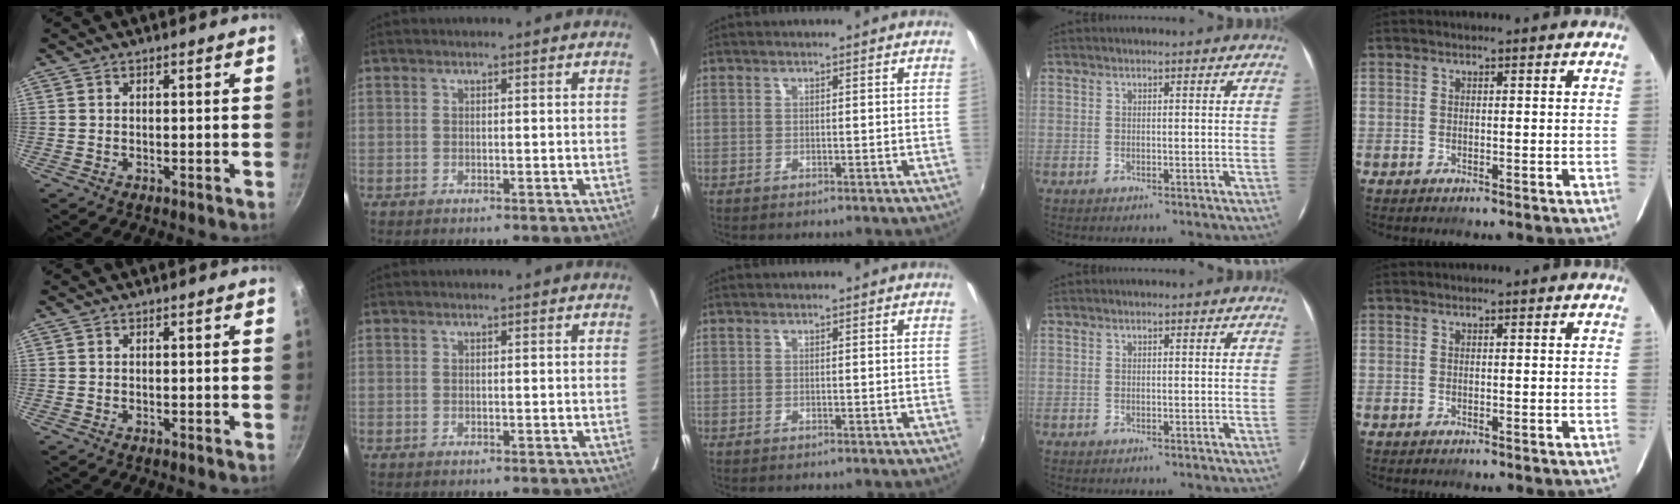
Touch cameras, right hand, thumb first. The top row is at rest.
{}